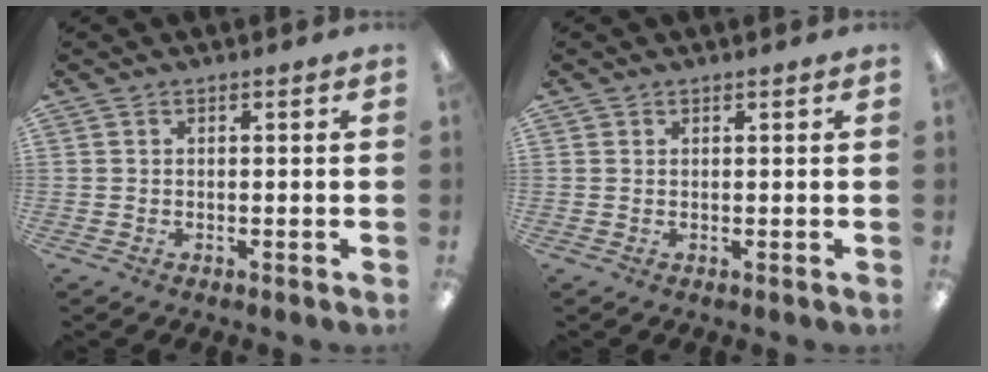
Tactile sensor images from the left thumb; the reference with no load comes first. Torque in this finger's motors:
{"motor_torque": [-0.09, 0.14, -0.25, 0.08, 0.00]}